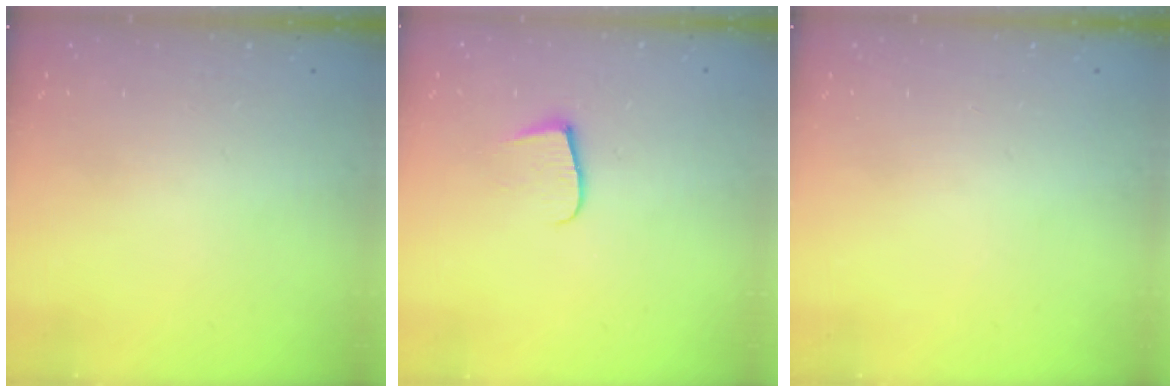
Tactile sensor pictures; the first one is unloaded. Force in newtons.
{"total": 7.7, "press": 7.7, "slide": 0.6}
{"total": 0.0}